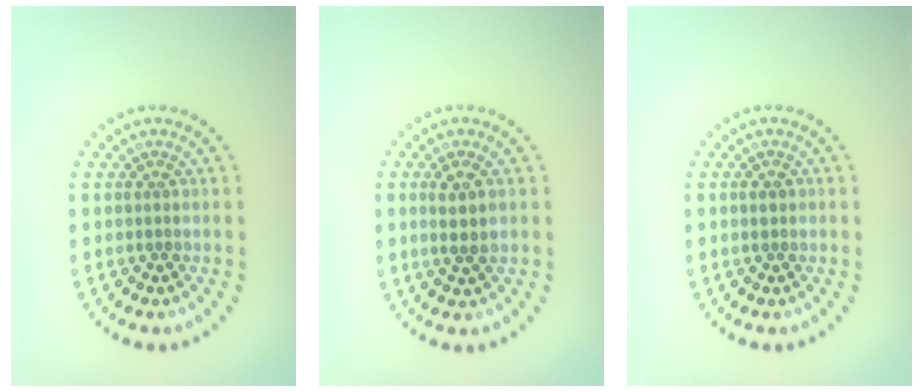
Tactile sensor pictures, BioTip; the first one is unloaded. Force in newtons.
{"total": 2.1, "press": 1.9, "slide": 0.9}
{"total": 1.0, "press": 1.0, "slide": 0.0}